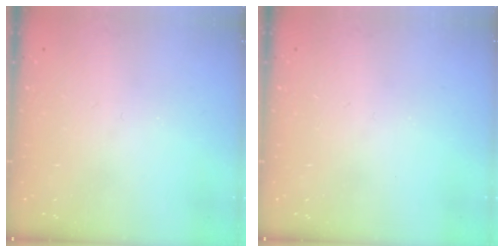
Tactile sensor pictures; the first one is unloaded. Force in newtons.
{"total": 0.0}